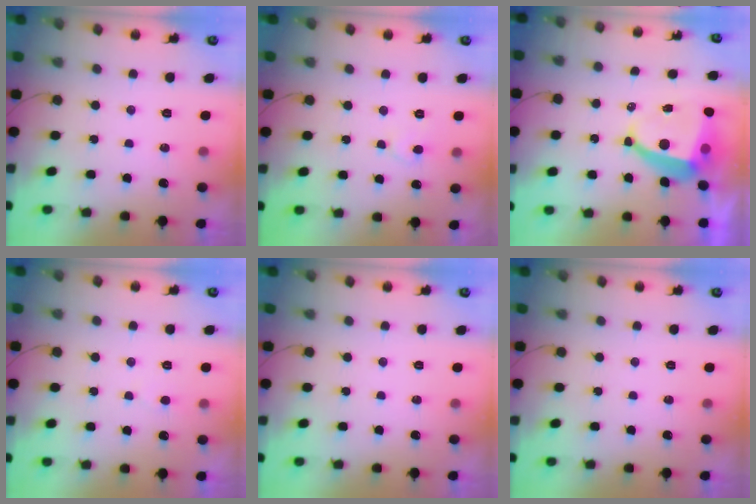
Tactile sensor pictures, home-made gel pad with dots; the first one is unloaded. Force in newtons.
{"total": 4.7, "press": 4.7, "slide": 0.6}
{"total": 7.3, "press": 7.2, "slide": 0.8}
{"total": 2.8, "press": 2.8, "slide": 0.3}
{"total": 0.0}
{"total": 0.0}